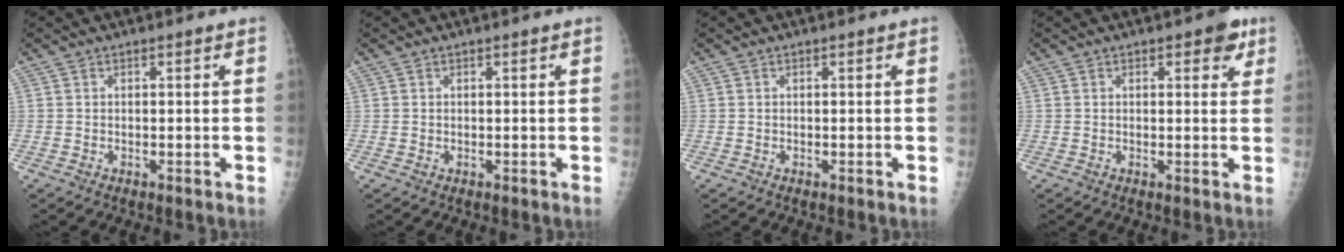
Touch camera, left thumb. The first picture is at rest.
{"total": 0.8, "force": [0.8, 0.0, 0.3], "torque": [-0.001, 0.005, 0.013]}
{"total": 0.0}
{"total": 3.9, "force": [2.2, 1.9, 2.6], "torque": [-0.010, -0.005, 0.020]}